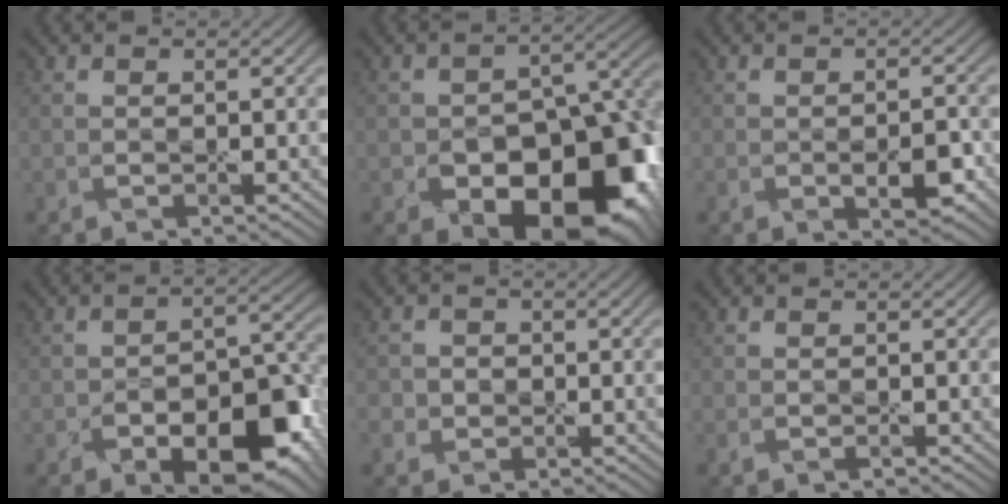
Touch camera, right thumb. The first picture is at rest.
{"total": 17.4, "force": [-8.1, 10.4, 11.2], "torque": [-0.126, -0.022, -0.120]}
{"total": 3.8, "force": [-1.3, 1.8, 3.1], "torque": [-0.048, -0.007, -0.016]}
{"total": 13.0, "force": [-6.6, 6.5, 9.1], "torque": [-0.125, -0.012, -0.100]}
{"total": 2.7, "force": [-0.6, 2.6, 0.6], "torque": [-0.014, -0.002, -0.017]}
{"total": 1.0, "force": [-0.6, 0.5, 0.6], "torque": [-0.013, -0.002, -0.009]}